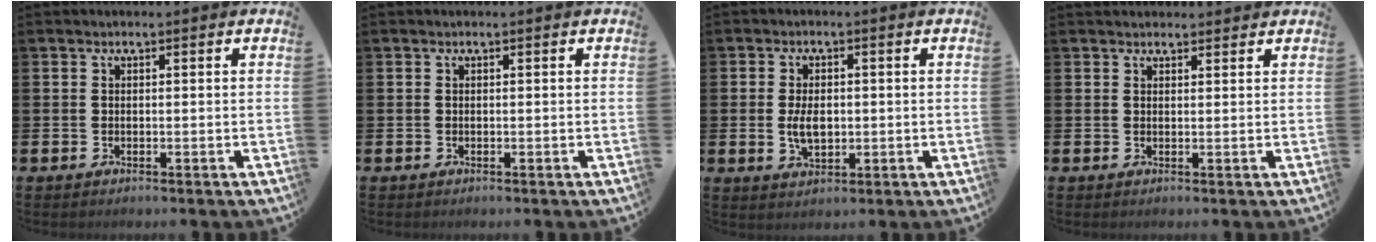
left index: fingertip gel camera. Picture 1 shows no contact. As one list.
[{"total": 0.0}, {"total": 4.1, "force": [0.0, 2.4, 3.3], "torque": [-0.049, 0.001, -0.003]}, {"total": 1.6, "force": [1.5, 0.6, 0.0], "torque": [0.017, -0.006, 0.024]}]